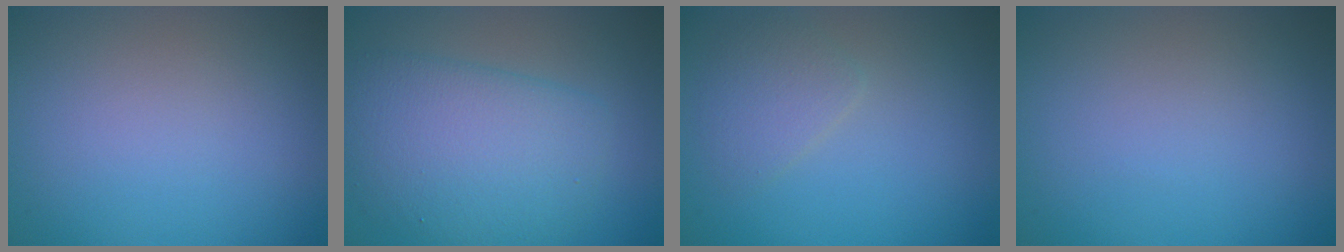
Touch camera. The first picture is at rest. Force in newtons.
{"total": 6.3, "press": 6.3, "slide": 0.2}
{"total": 2.0, "press": 2.0, "slide": 0.0}
{"total": 0.0}